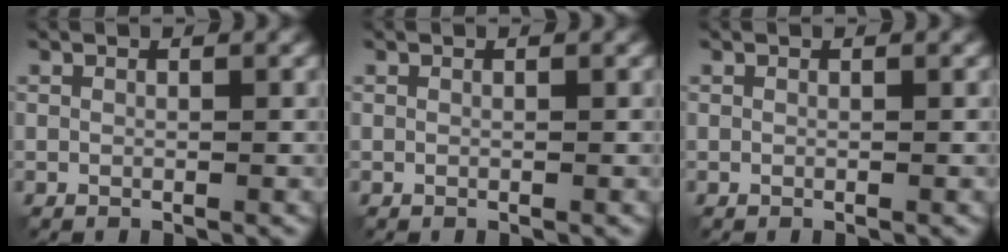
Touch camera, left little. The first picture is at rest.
{"total": 0.0}
{"total": 0.0}